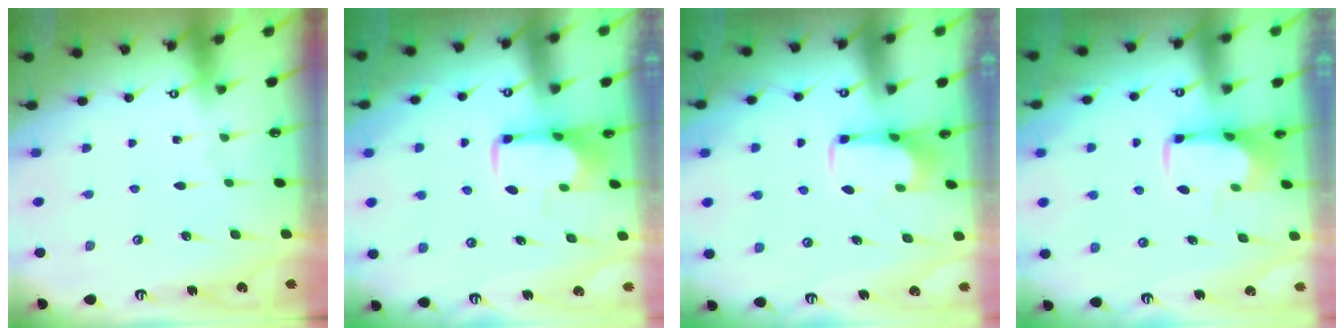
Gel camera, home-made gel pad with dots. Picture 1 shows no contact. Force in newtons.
{"total": 2.0, "press": 1.9, "slide": 0.4}
{"total": 2.0, "press": 2.0, "slide": 0.2}
{"total": 1.2, "press": 1.1, "slide": 0.5}